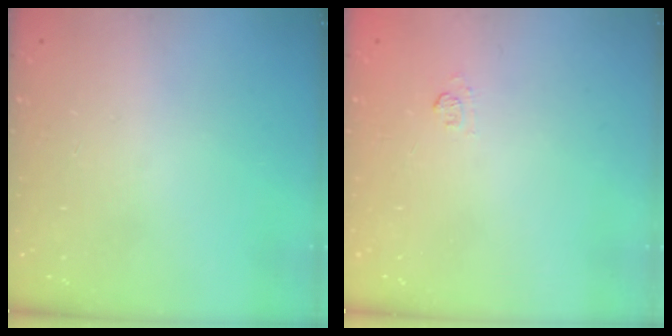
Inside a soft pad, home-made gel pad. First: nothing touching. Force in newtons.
{"total": 5.2, "press": 5.1, "slide": 1.2}